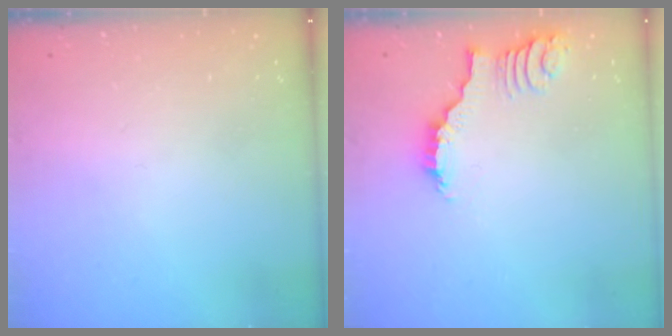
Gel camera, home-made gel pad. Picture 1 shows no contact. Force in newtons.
{"total": 2.2, "press": 2.1, "slide": 0.4}